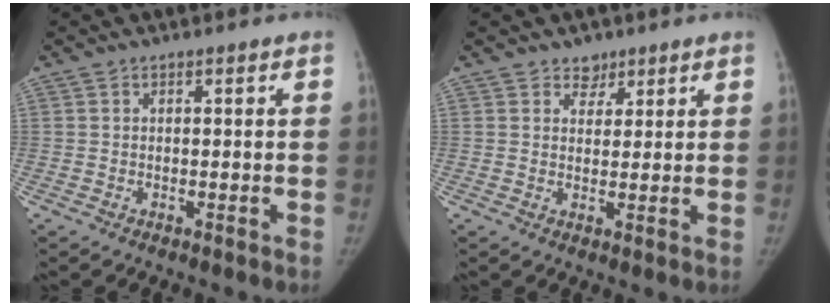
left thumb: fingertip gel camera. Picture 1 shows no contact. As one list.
[{"total": 3.0, "force": [2.1, 2.0, 0.5], "torque": [0.015, -0.012, 0.029]}]